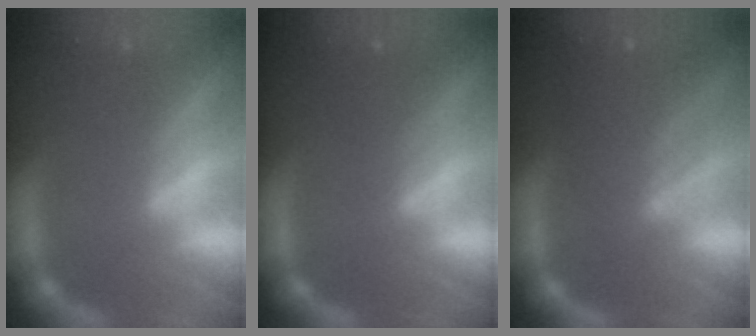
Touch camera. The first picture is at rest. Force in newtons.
{"total": 2.0}
{"total": 6.0}